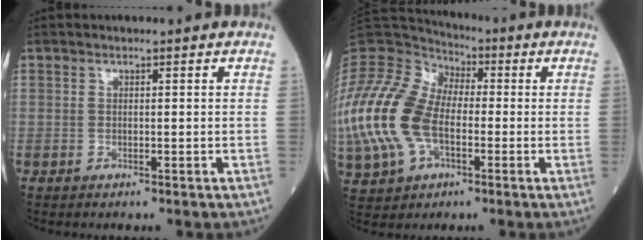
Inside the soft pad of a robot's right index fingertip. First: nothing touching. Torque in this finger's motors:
{"motor_torque": [1.63, -0.52, 0.41, 0.07]}